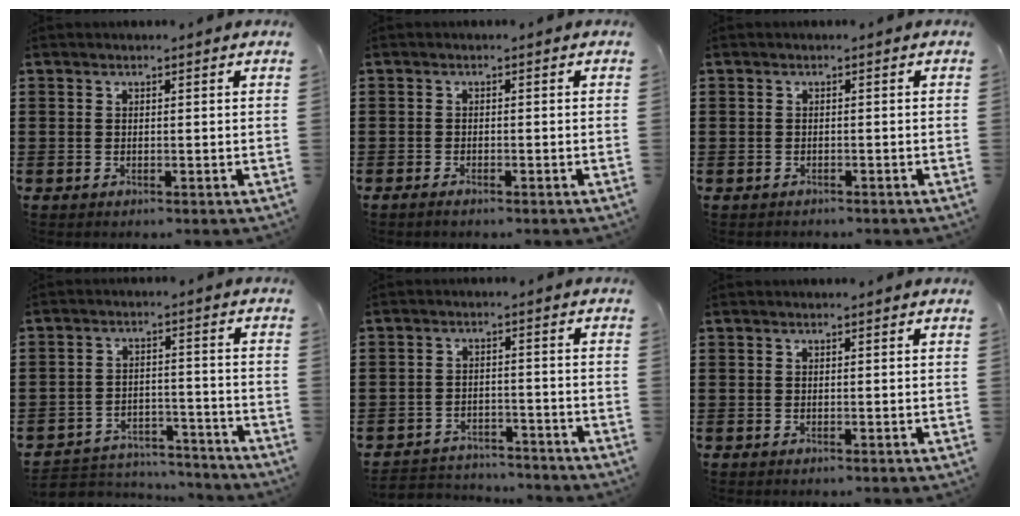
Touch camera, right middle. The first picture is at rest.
{"total": 0.8, "force": [-0.7, 0.1, 0.4], "torque": [-0.011, -0.006, -0.012]}
{"total": 0.9, "force": [-0.8, 0.4, -0.1], "torque": [0.002, 0.004, -0.018]}
{"total": 4.7, "force": [-4.5, 1.2, 0.0], "torque": [-0.011, 0.010, -0.098]}
{"total": 3.7, "force": [-3.6, 0.9, -0.3], "torque": [-0.004, 0.002, -0.078]}
{"total": 0.0}